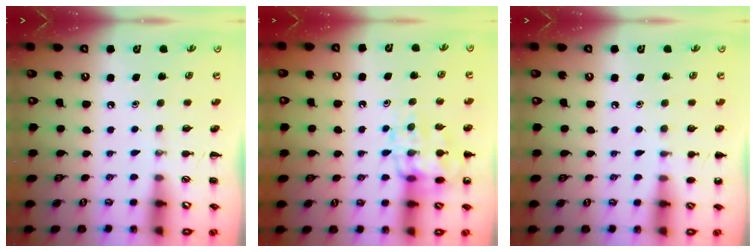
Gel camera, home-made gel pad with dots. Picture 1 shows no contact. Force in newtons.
{"total": 14.3, "press": 14.1, "slide": 2.0}
{"total": 4.7, "press": 4.5, "slide": 1.4}